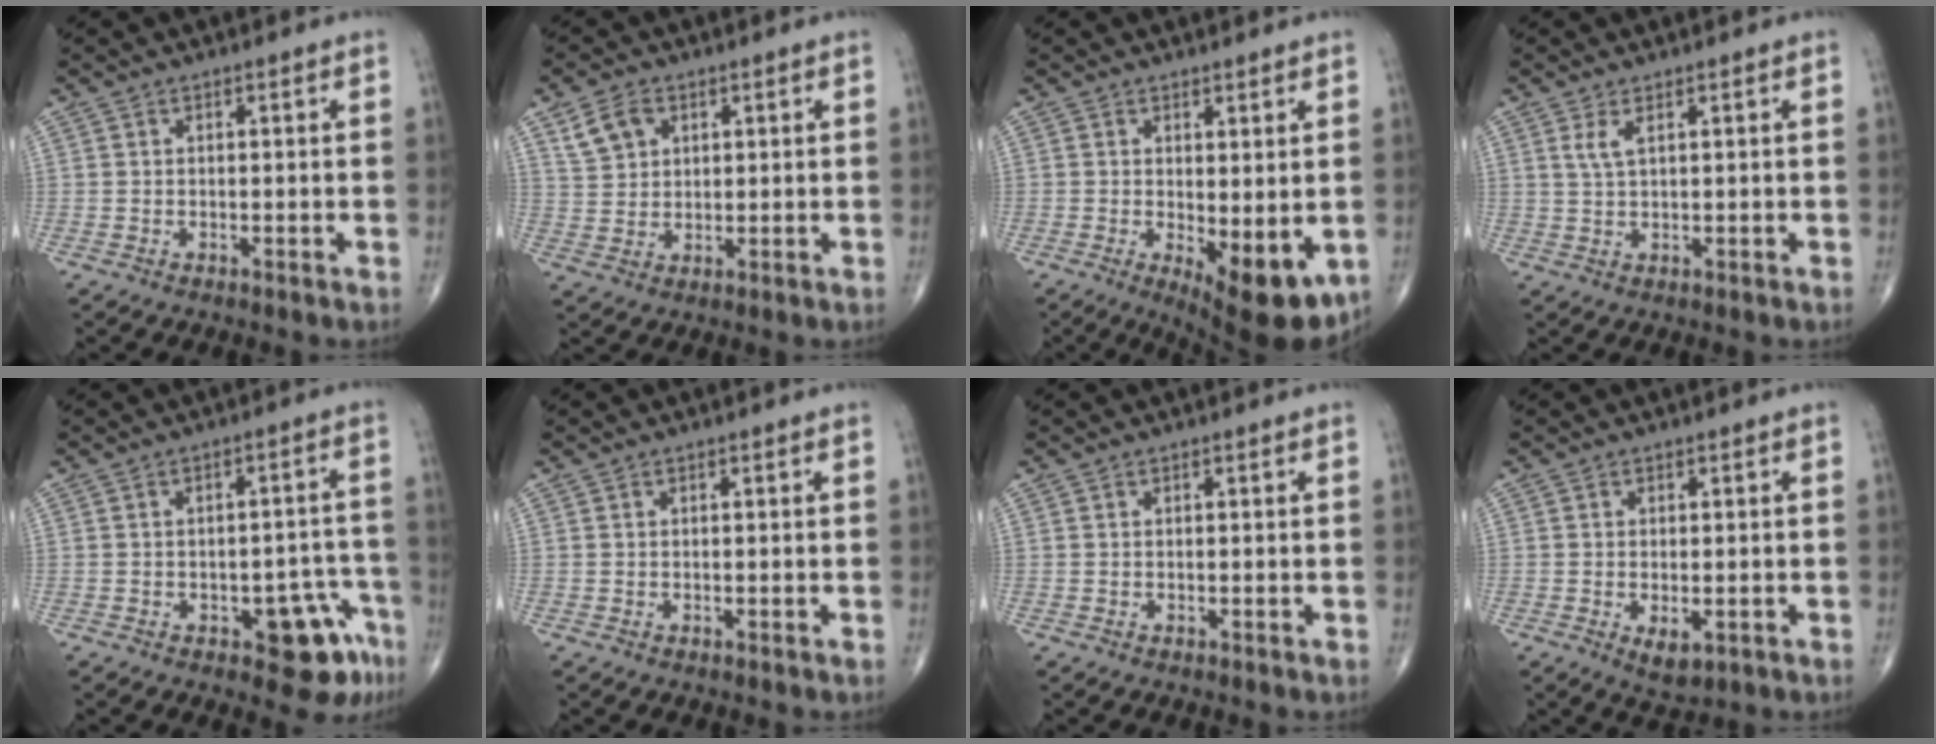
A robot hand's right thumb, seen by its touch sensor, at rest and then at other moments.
{"total": 6.0, "force": [2.9, 4.2, 3.2], "torque": [-0.048, -0.003, 0.058]}
{"total": 10.3, "force": [-2.3, 3.9, 9.3], "torque": [-0.112, -0.023, -0.020]}
{"total": 2.5, "force": [1.2, 0.8, 2.1], "torque": [-0.049, -0.002, 0.032]}
{"total": 8.3, "force": [-4.2, 3.9, 6.0], "torque": [-0.039, 0.027, -0.047]}
{"total": 0.0}
{"total": 0.0}
{"total": 3.7, "force": [-1.2, 1.9, 3.0], "torque": [-0.046, -0.008, -0.013]}